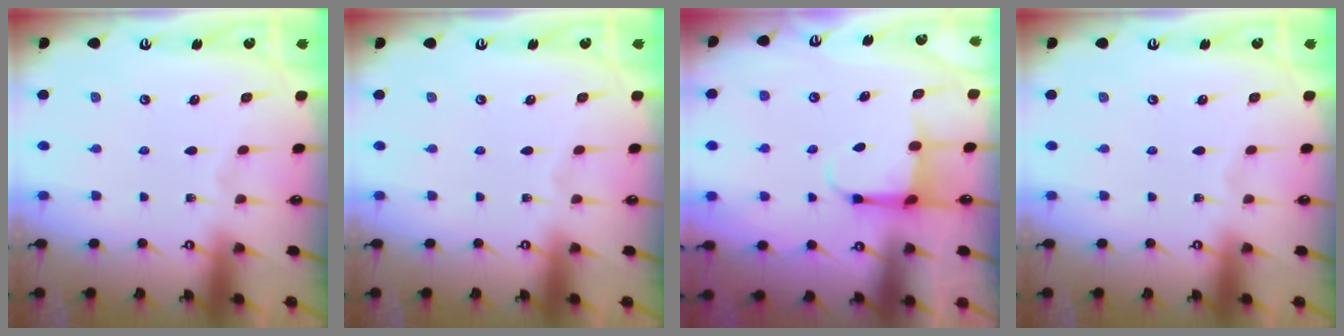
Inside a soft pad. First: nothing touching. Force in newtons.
{"total": 0.0}
{"total": 4.0, "press": 3.9, "slide": 1.1}
{"total": 0.0}